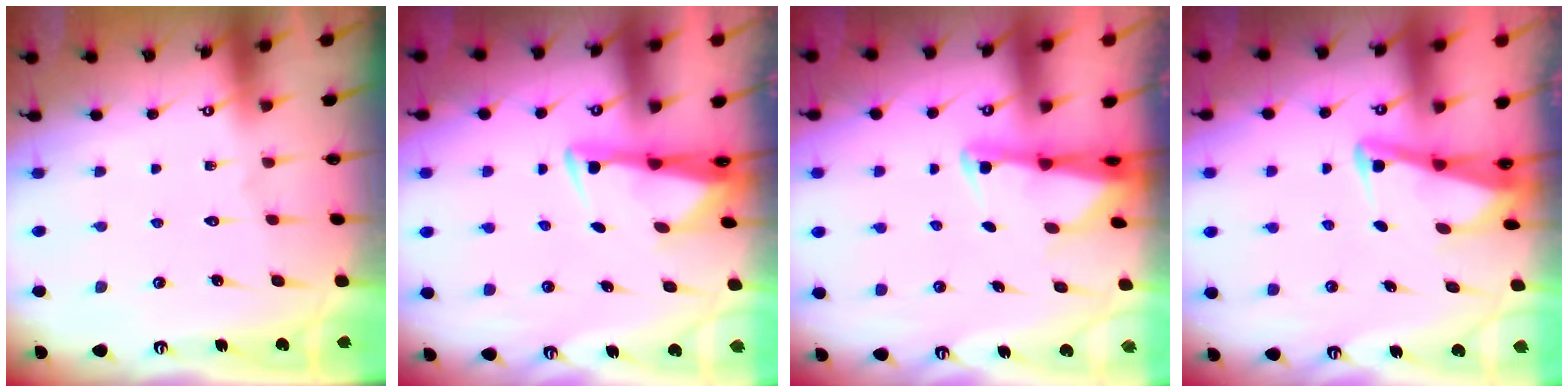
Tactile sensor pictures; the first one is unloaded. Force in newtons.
{"total": 2.9, "press": 2.8, "slide": 1.0}
{"total": 2.3, "press": 2.3, "slide": 0.5}
{"total": 3.0, "press": 3.0, "slide": 0.3}